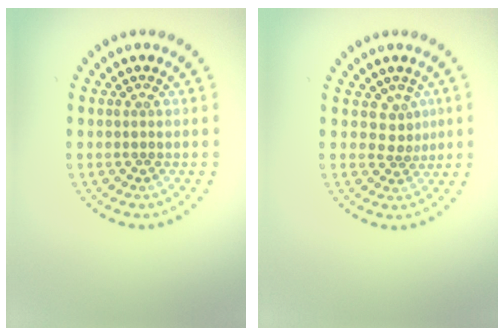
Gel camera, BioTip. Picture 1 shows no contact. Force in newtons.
{"total": 1.7, "press": 1.2, "slide": 1.3}